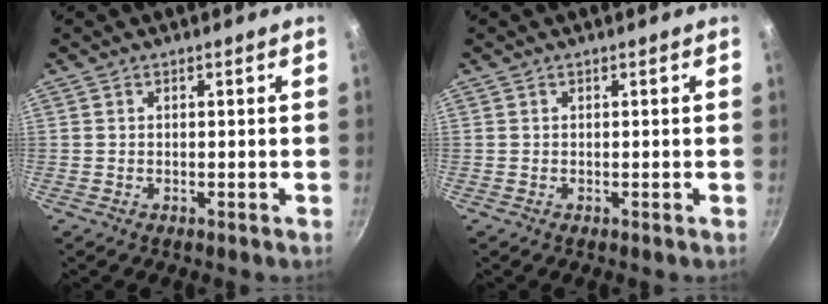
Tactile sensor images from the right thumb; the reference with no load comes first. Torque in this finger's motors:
{"motor_torque": [0.01, 0.02, 0.05, -0.02, 0.00]}